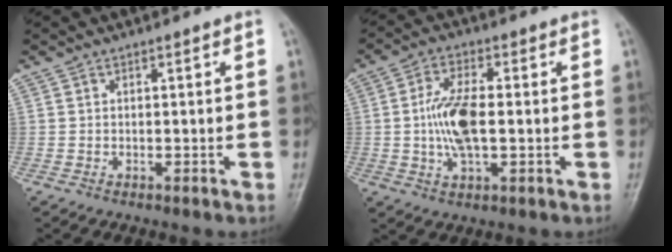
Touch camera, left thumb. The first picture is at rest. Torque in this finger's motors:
{"motor_torque": [1.74, 1.86, 1.50, 0.16, 0.16]}